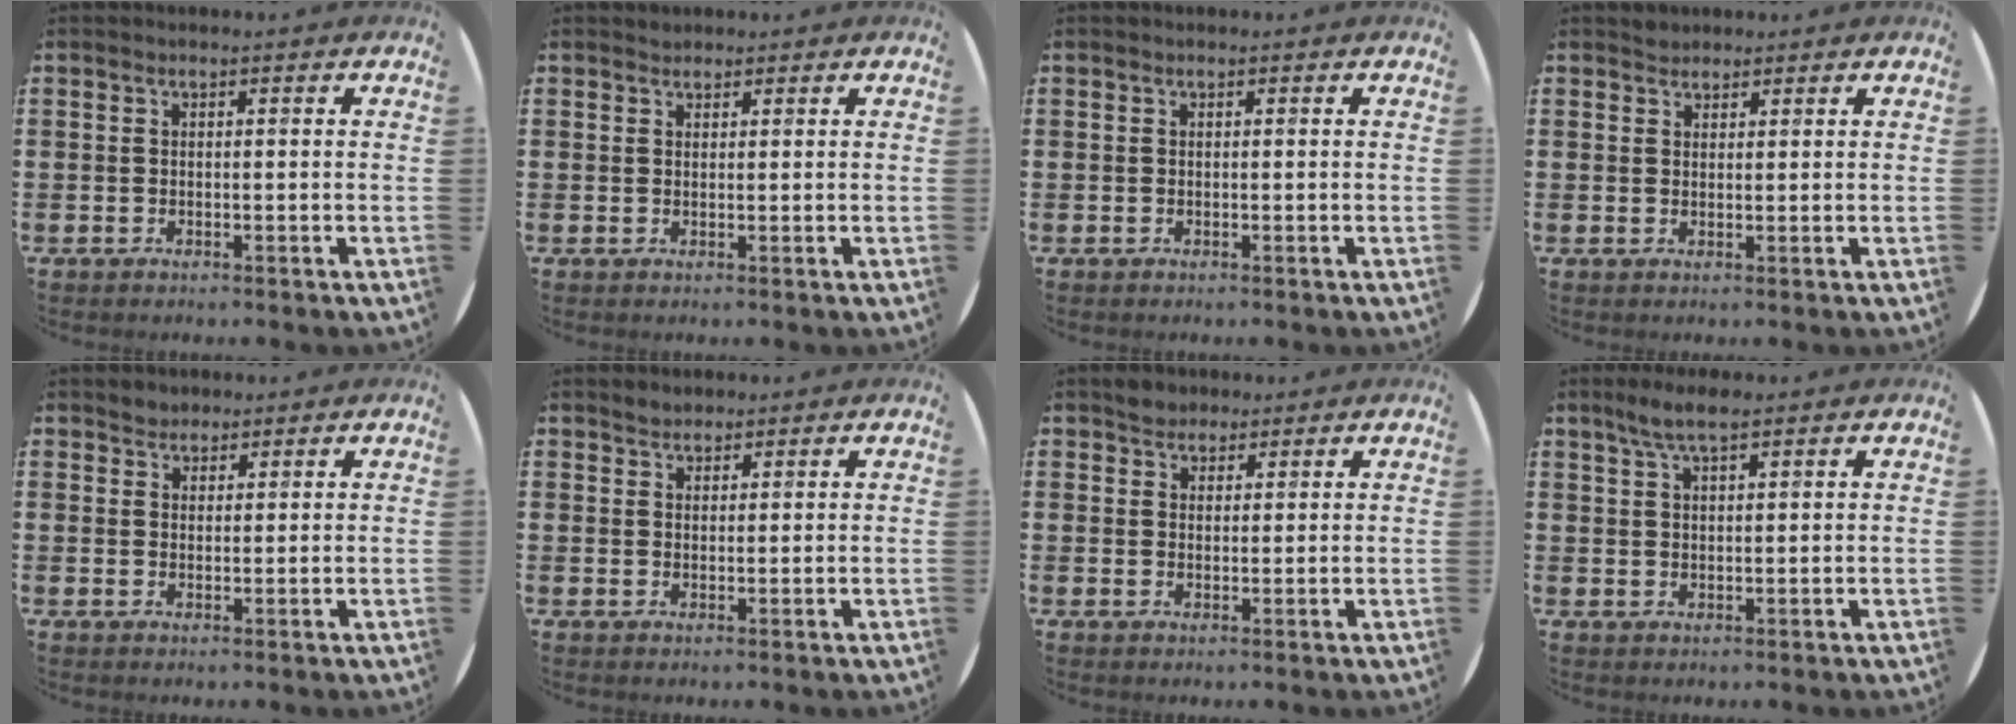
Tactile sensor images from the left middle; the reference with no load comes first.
{"total": 0.8, "force": [0.8, 0.2, -0.1], "torque": [0.001, 0.003, 0.015]}
{"total": 0.0}
{"total": 1.4, "force": [1.3, 0.4, -0.2], "torque": [0.009, -0.002, 0.025]}
{"total": 1.9, "force": [1.7, 0.8, -0.2], "torque": [0.001, 0.004, 0.035]}
{"total": 1.8, "force": [1.7, 0.6, -0.2], "torque": [0.000, 0.003, 0.034]}
{"total": 2.5, "force": [2.2, 1.1, -0.2], "torque": [0.006, 0.003, 0.043]}
{"total": 3.6, "force": [2.7, 0.7, 2.3], "torque": [-0.041, 0.002, 0.046]}